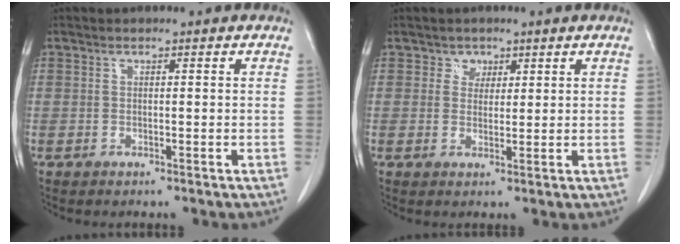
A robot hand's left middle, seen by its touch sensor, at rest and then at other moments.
{"total": 1.9, "force": [1.1, 1.5, 0.2], "torque": [0.002, -0.003, 0.015]}